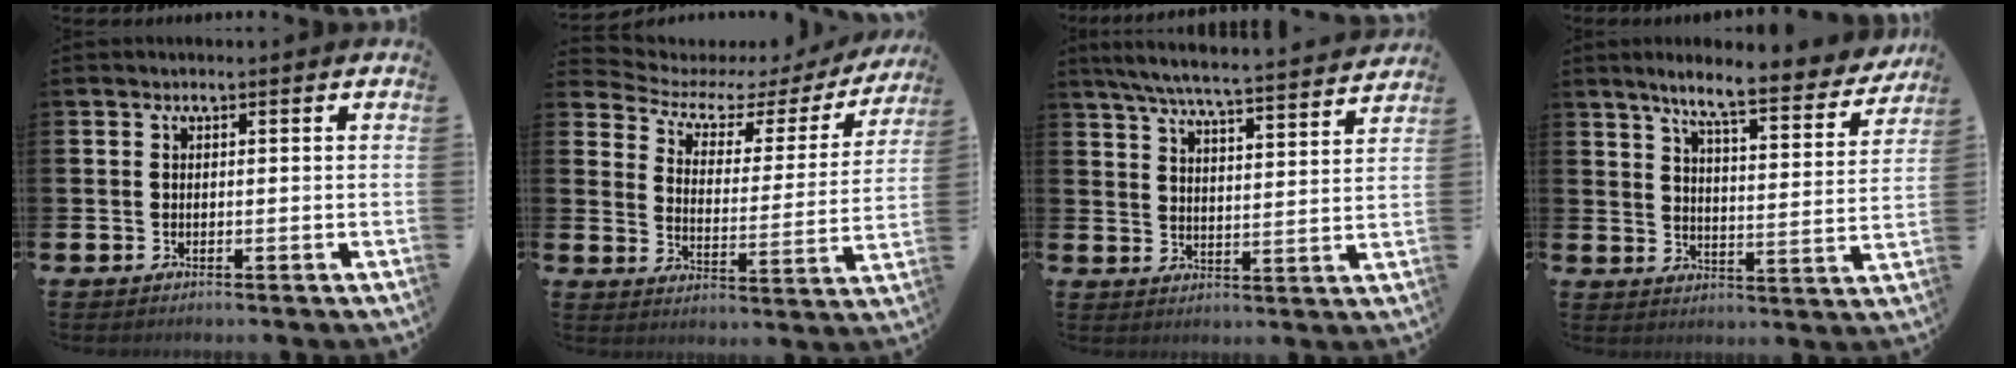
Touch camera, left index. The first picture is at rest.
{"total": 4.4, "force": [3.3, 2.5, 1.6], "torque": [-0.058, -0.025, 0.046]}
{"total": 6.8, "force": [6.4, 0.2, 2.4], "torque": [-0.061, -0.051, 0.109]}
{"total": 8.0, "force": [6.9, 0.8, 3.8], "torque": [-0.086, -0.048, 0.114]}